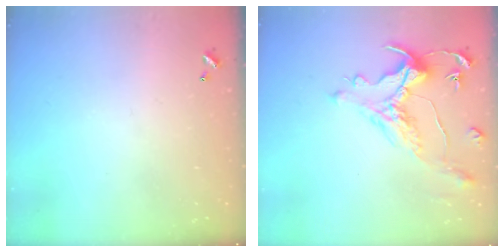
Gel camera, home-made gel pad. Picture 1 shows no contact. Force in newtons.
{"total": 1.0, "press": 0.3, "slide": 1.0}